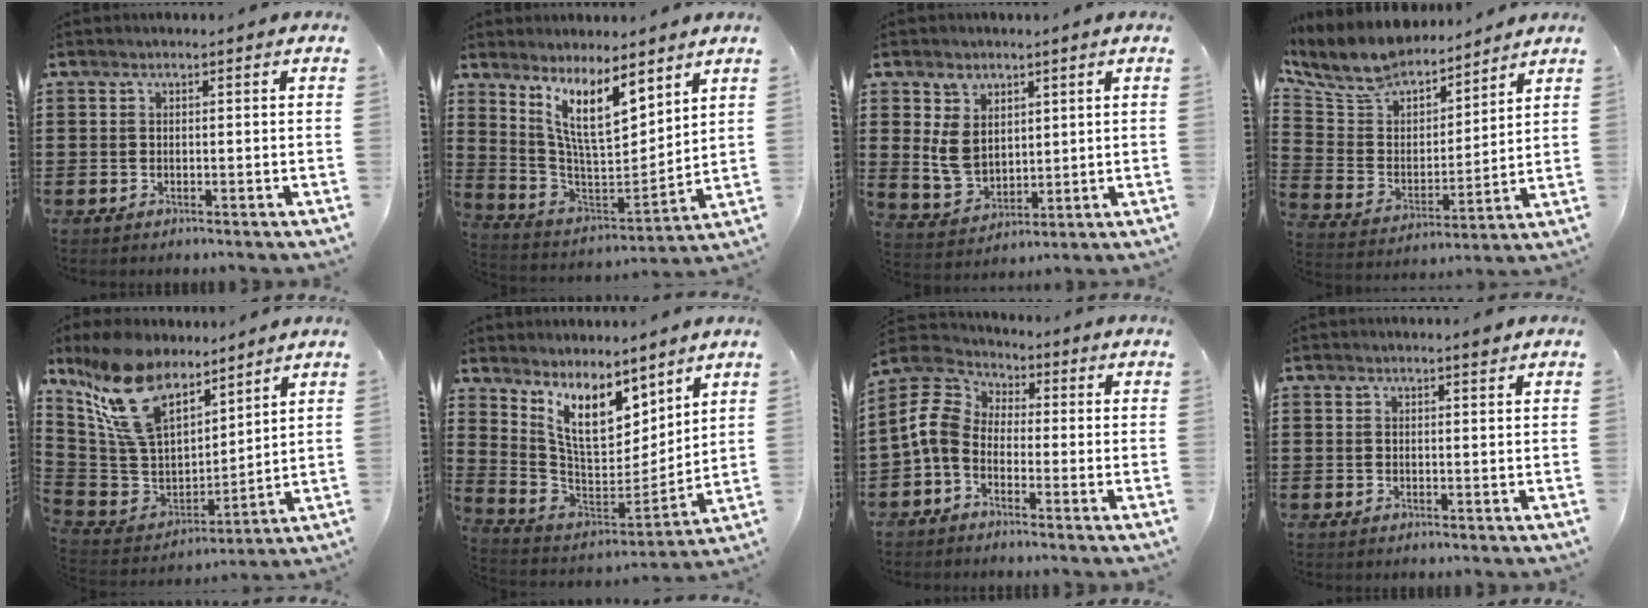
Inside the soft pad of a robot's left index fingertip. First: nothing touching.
{"total": 10.9, "force": [7.2, 3.1, 7.5], "torque": [-0.158, -0.031, 0.128]}
{"total": 6.6, "force": [2.3, 5.2, 3.2], "torque": [-0.071, 0.010, 0.046]}
{"total": 9.0, "force": [8.3, 2.9, 2.0], "torque": [-0.087, -0.057, 0.147]}
{"total": 14.5, "force": [9.6, 7.3, 7.9], "torque": [-0.215, -0.037, 0.178]}
{"total": 10.6, "force": [7.2, 4.6, 6.2], "torque": [-0.148, -0.035, 0.137]}
{"total": 6.2, "force": [-2.1, 4.3, 3.9], "torque": [-0.128, -0.005, -0.054]}
{"total": 1.1, "force": [0.9, 0.0, 0.6], "torque": [-0.012, -0.001, 0.018]}